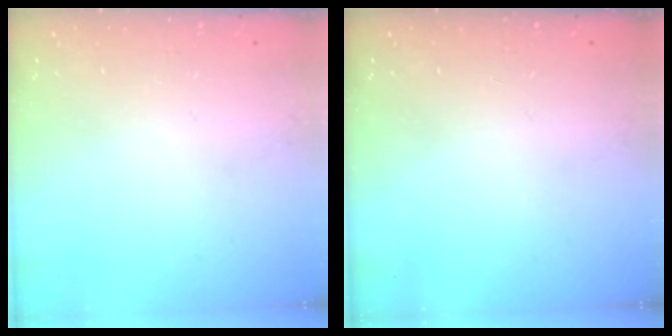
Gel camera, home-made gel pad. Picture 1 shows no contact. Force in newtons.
{"total": 0.0}